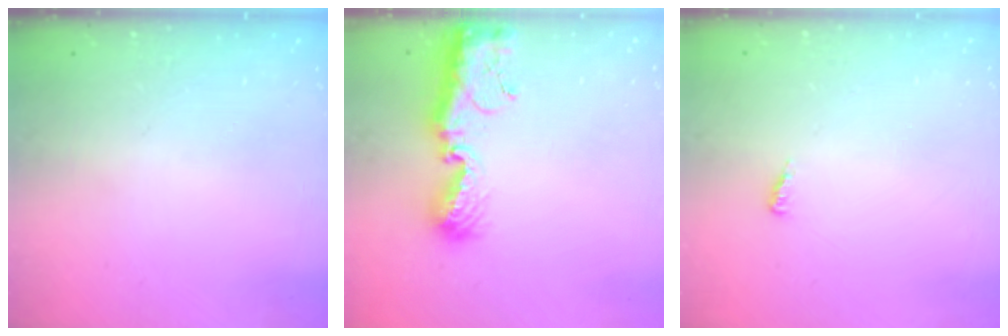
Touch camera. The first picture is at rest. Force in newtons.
{"total": 9.7, "press": 9.6, "slide": 0.9}
{"total": 3.7, "press": 3.7, "slide": 0.5}